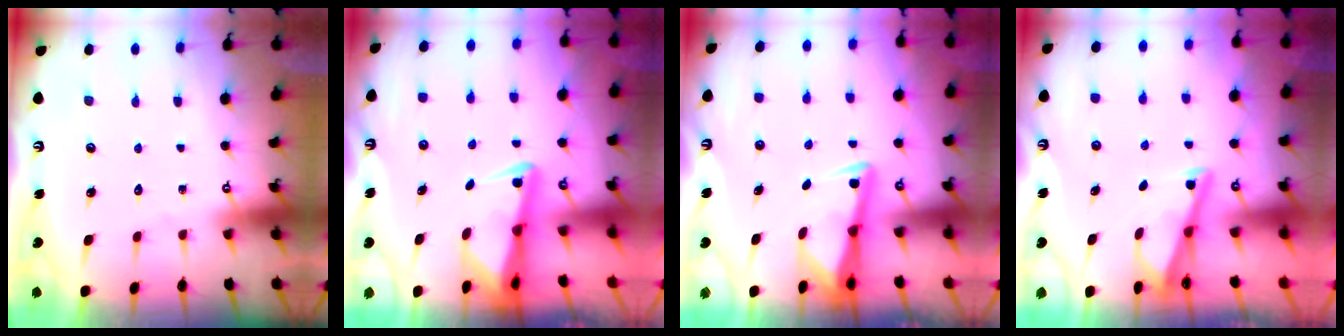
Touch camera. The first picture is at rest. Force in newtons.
{"total": 2.1, "press": 2.1, "slide": 0.5}
{"total": 3.0, "press": 2.9, "slide": 0.4}
{"total": 2.9, "press": 2.9, "slide": 0.3}